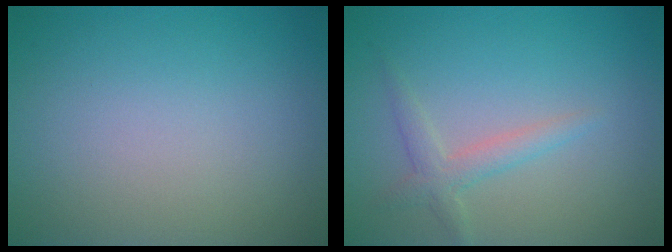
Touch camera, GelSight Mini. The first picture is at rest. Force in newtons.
{"total": 1.9, "press": 1.9, "slide": 0.1}